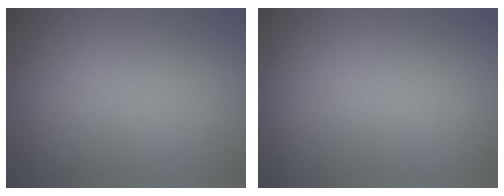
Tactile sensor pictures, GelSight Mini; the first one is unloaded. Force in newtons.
{"total": 0.0}